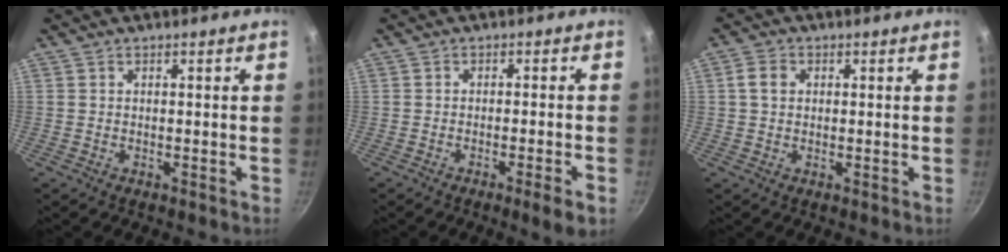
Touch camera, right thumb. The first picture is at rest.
{"total": 4.3, "force": [-2.1, 0.3, 3.7], "torque": [-0.058, 0.007, -0.028]}
{"total": 3.3, "force": [0.6, 2.6, 1.9], "torque": [-0.026, 0.007, 0.009]}